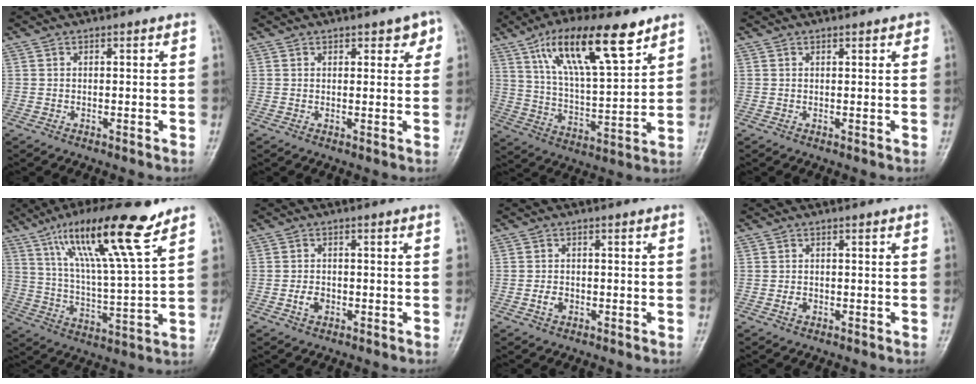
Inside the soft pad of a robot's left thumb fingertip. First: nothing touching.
{"total": 3.5, "force": [1.9, 2.0, 2.2], "torque": [0.002, -0.005, 0.020]}
{"total": 18.1, "force": [10.5, 5.6, 13.7], "torque": [-0.213, -0.038, 0.192]}
{"total": 1.2, "force": [0.9, 0.5, 0.7], "torque": [-0.004, -0.003, 0.008]}
{"total": 18.0, "force": [11.1, 2.3, 14.0], "torque": [-0.237, -0.046, 0.197]}
{"total": 2.6, "force": [-0.9, 1.9, 1.5], "torque": [-0.023, 0.005, -0.017]}
{"total": 2.1, "force": [-0.7, 1.6, 1.2], "torque": [-0.018, 0.005, -0.015]}
{"total": 1.3, "force": [-0.4, 1.0, 0.7], "torque": [-0.012, 0.001, -0.007]}